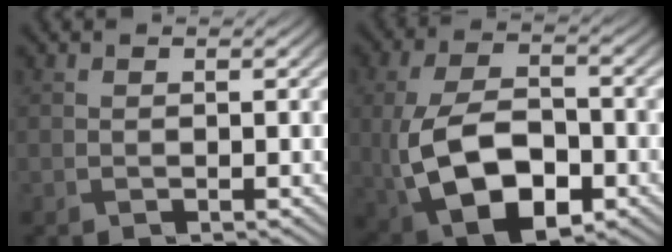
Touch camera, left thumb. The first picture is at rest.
{"total": 13.0, "force": [-3.3, 7.5, 10.2], "torque": [-0.236, -0.022, -0.057]}